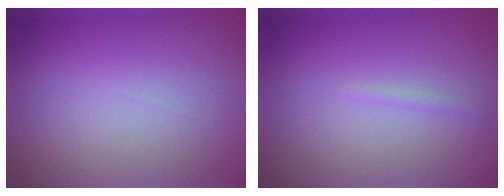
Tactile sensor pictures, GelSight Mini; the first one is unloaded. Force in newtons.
{"total": 0.6, "press": 0.6, "slide": 0.1}